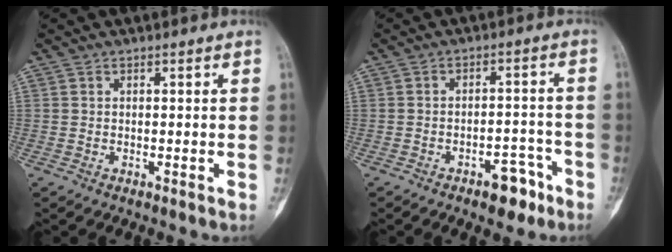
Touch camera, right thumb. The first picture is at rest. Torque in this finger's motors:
{"motor_torque": [1.13, 0.48, 0.29, -0.76, 0.21]}